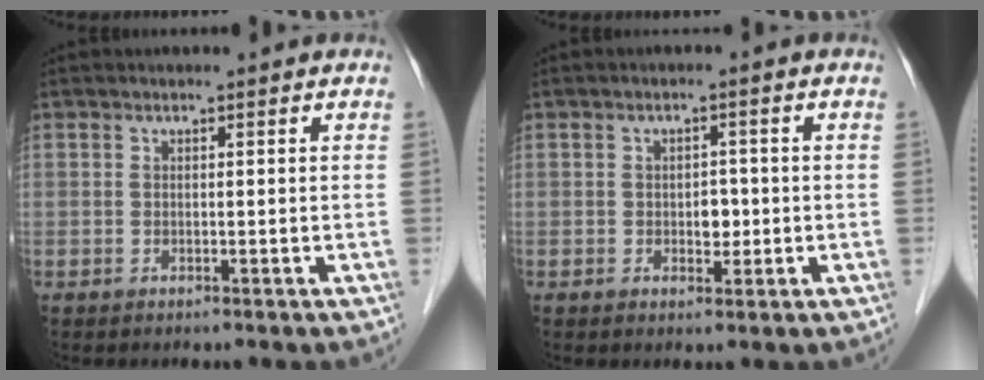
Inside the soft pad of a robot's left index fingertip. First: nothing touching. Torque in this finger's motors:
{"motor_torque": [0.08, 0.06, 0.01, 0.02]}